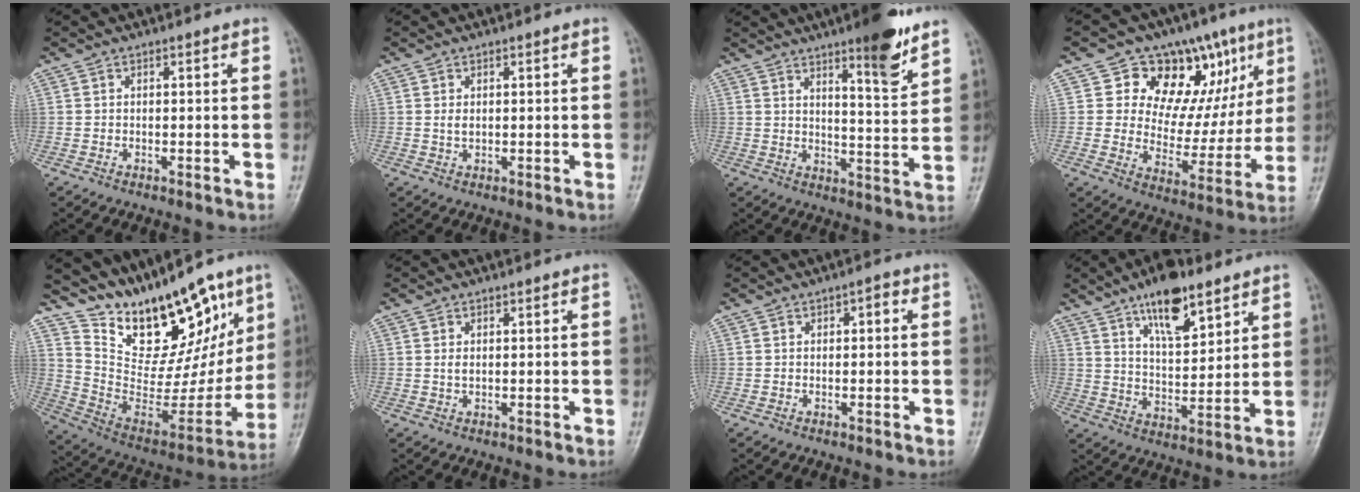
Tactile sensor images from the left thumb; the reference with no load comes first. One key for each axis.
{"total": 1.4, "fx": 0.5, "fy": 0.9, "fz": 1.0, "tx": -0.017, "ty": -0.002, "tz": 0.012}
{"total": 10.5, "fx": 7.2, "fy": 1.8, "fz": 7.5, "tx": -0.095, "ty": -0.052, "tz": 0.107}
{"total": 18.9, "fx": 9.0, "fy": 12.3, "fz": 11.1, "tx": -0.080, "ty": -0.026, "tz": 0.140}
{"total": 23.8, "fx": 16.8, "fy": 11.0, "fz": 12.9, "tx": -0.142, "ty": -0.088, "tz": 0.291}
{"total": 1.2, "fx": 0.4, "fy": 0.8, "fz": 0.9, "tx": -0.016, "ty": -0.001, "tz": 0.011}
{"total": 1.8, "fx": 0.5, "fy": 1.0, "fz": 1.4, "tx": -0.010, "ty": 0.004, "tz": 0.004}
{"total": 12.9, "fx": 8.1, "fy": 5.0, "fz": 8.6, "tx": -0.116, "ty": -0.047, "tz": 0.138}